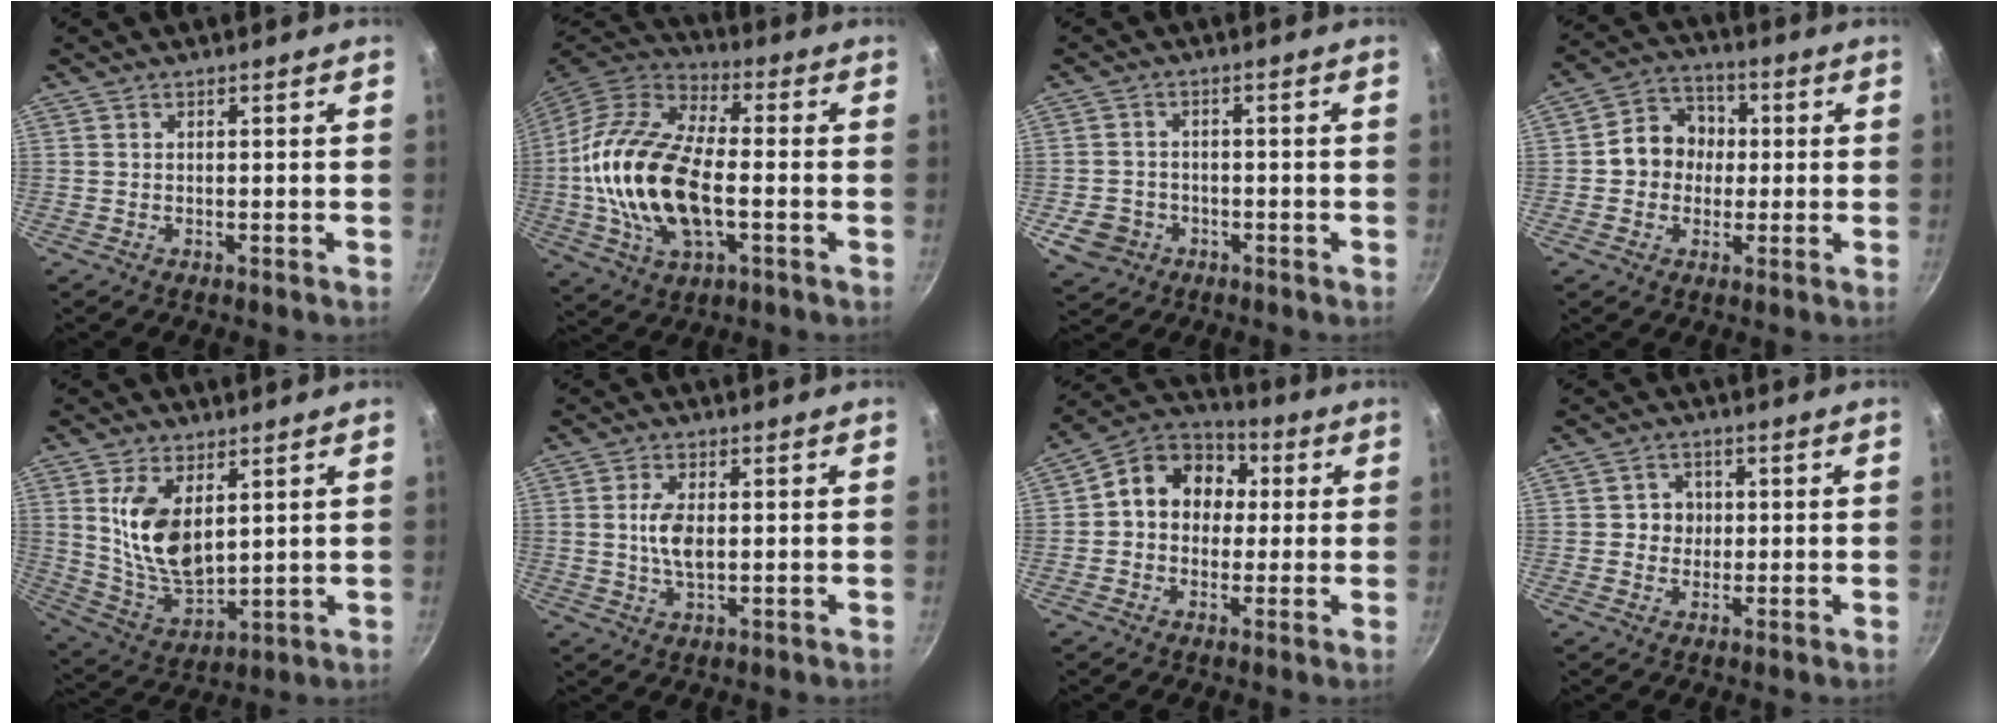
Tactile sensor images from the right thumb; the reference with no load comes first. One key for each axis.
{"total": 21.7, "fx": -2.4, "fy": 11.2, "fz": 18.4, "tx": -0.353, "ty": 0.029, "tz": -0.052}
{"total": 6.1, "fx": -2.3, "fy": 5.2, "fz": 2.3, "tx": -0.034, "ty": 0.020, "tz": -0.033}
{"total": 9.5, "fx": 0.2, "fy": 8.5, "fz": 4.4, "tx": -0.030, "ty": 0.022, "tz": -0.015}
{"total": 13.0, "fx": 3.7, "fy": 7.2, "fz": 10.3, "tx": -0.178, "ty": -0.033, "tz": 0.085}
{"total": 5.6, "fx": 0.4, "fy": 2.9, "fz": 4.8, "tx": -0.094, "ty": 0.000, "tz": 0.006}
{"total": 13.0, "fx": 1.6, "fy": 10.7, "fz": 7.2, "tx": -0.074, "ty": 0.030, "tz": 0.003}
{"total": 3.6, "fx": 0.2, "fy": 3.4, "fz": 1.1, "tx": 0.009, "ty": 0.003, "tz": -0.002}